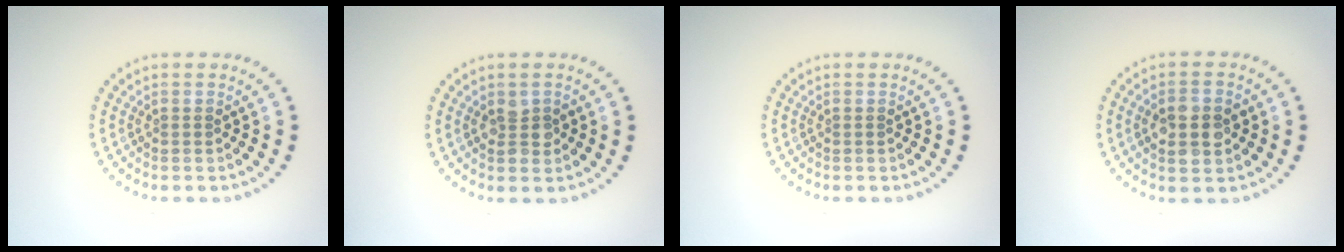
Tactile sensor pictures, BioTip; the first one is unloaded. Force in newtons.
{"total": 2.0, "press": 2.0, "slide": 0.2}
{"total": 0.0}
{"total": 4.0, "press": 4.0, "slide": 0.1}